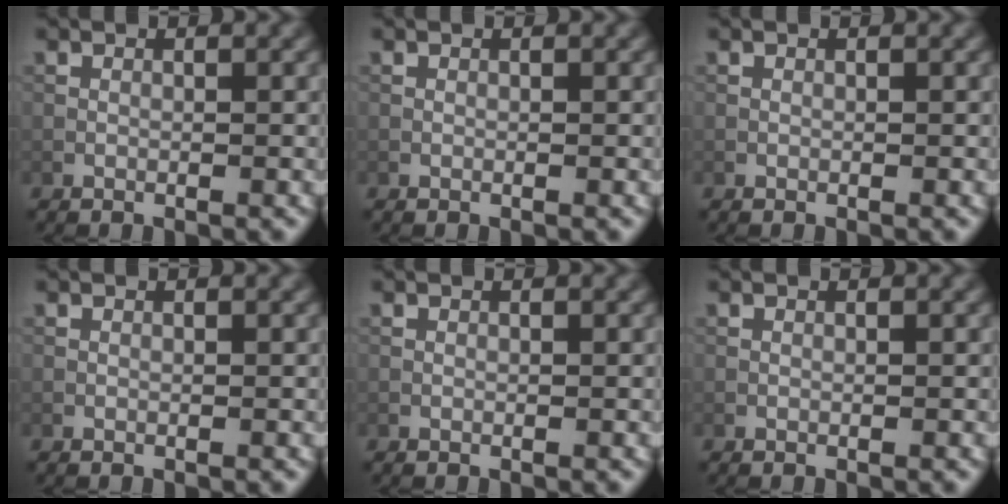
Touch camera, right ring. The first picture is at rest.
{"total": 0.0}
{"total": 0.0}
{"total": 0.0}
{"total": 0.0}
{"total": 0.0}